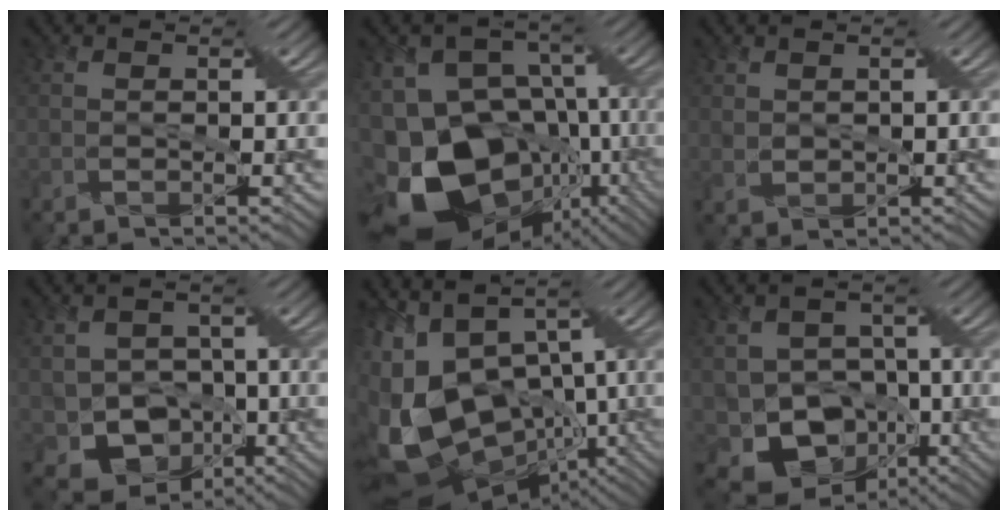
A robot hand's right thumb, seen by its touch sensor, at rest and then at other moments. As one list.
[{"total": 18.7, "force": [-6.5, 13.0, 11.8], "torque": [-0.262, -0.020, -0.063]}, {"total": 1.4, "force": [1.2, 0.6, 0.3], "torque": [-0.034, -0.004, 0.032]}, {"total": 8.3, "force": [-2.5, 7.1, 3.5], "torque": [-0.086, -0.030, -0.047]}, {"total": 16.1, "force": [-0.4, 10.6, 12.2], "torque": [-0.278, -0.021, 0.039]}, {"total": 10.5, "force": [-4.6, 8.4, 4.5], "torque": [-0.132, -0.016, -0.072]}]